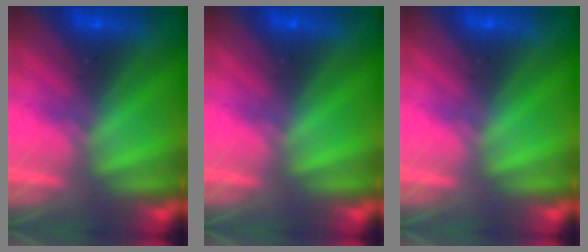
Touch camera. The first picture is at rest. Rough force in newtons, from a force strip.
{"total": 0.0}
{"total": 0.0}